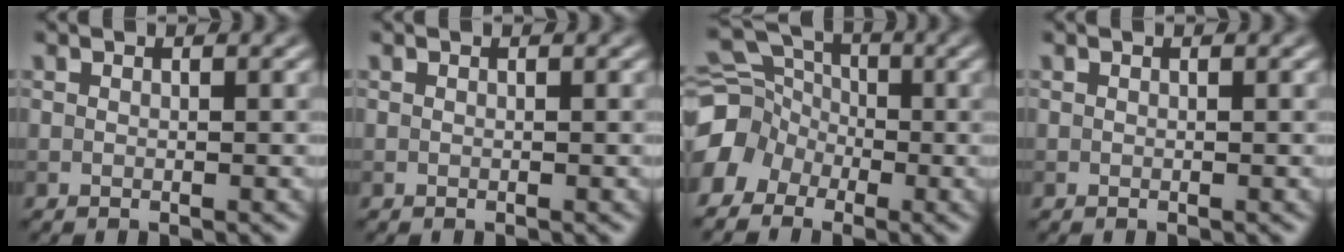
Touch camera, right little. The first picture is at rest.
{"total": 0.0}
{"total": 6.2, "force": [-2.7, 5.1, 2.3], "torque": [-0.033, 0.001, -0.050]}
{"total": 0.0}